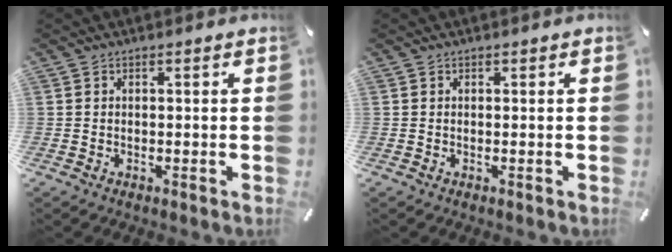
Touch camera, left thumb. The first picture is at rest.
{"total": 0.0}